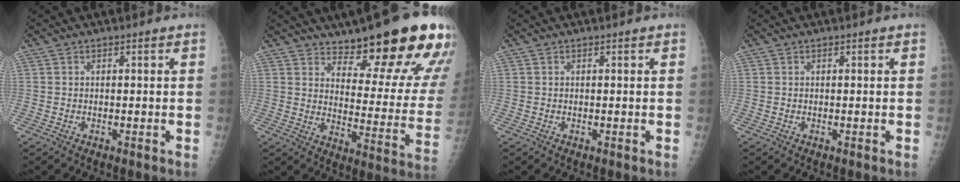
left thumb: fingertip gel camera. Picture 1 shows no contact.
{"total": 20.9, "force": [14.6, 5.7, 13.8], "torque": [-0.144, -0.095, 0.197]}
{"total": 0.0}
{"total": 0.0}